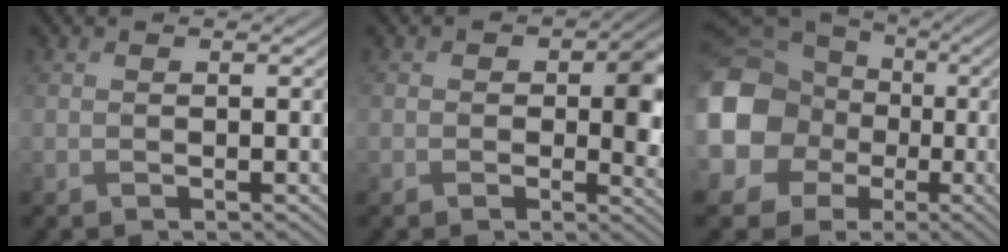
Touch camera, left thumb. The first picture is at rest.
{"total": 5.1, "force": [0.2, 3.7, 3.6], "torque": [-0.045, -0.016, 0.001]}
{"total": 18.6, "force": [-0.6, 16.7, 8.1], "torque": [-0.237, -0.018, -0.055]}